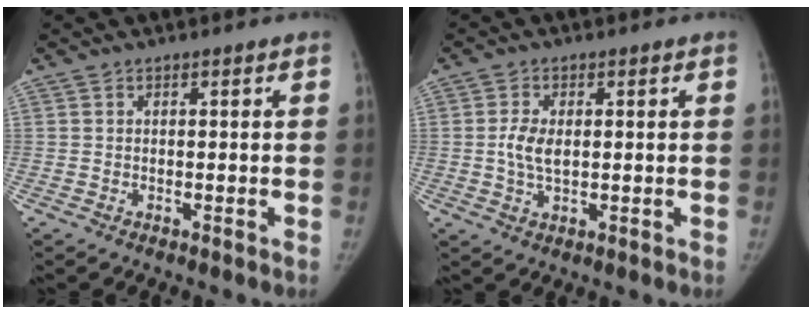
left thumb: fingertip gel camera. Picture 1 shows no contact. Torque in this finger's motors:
{"motor_torque": [-0.03, 0.11, 0.53, 0.36, 0.03]}